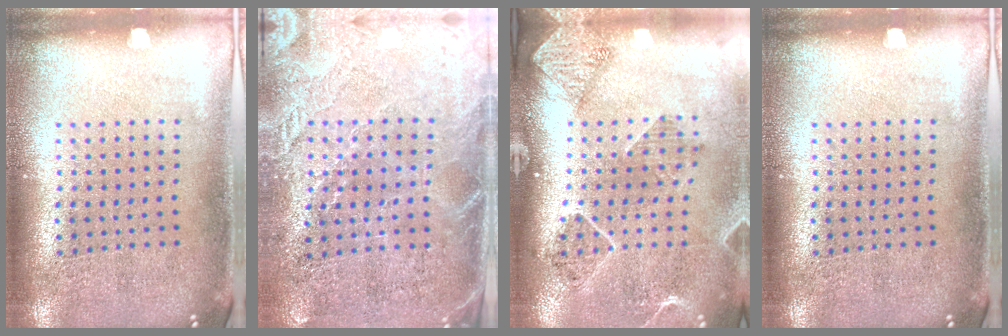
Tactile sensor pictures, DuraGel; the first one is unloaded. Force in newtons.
{"total": 3.0, "press": 2.7, "slide": 1.2}
{"total": 1.6, "press": 1.6, "slide": 0.0}
{"total": 0.0}